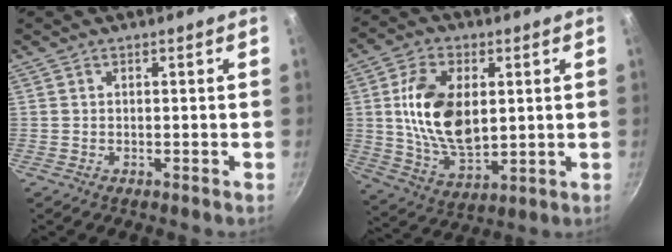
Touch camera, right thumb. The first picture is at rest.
{"total": 16.0, "force": [2.5, 9.4, 12.7], "torque": [-0.216, -0.010, 0.052]}